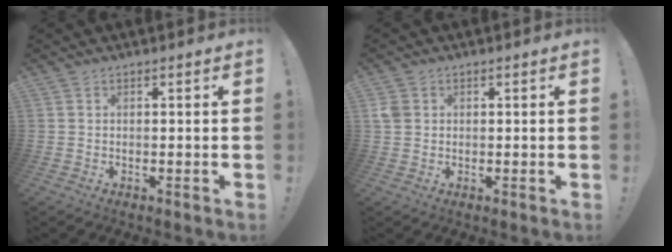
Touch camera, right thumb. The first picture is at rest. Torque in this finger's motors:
{"motor_torque": [0.15, -0.19, 0.31, 0.11, 0.00]}